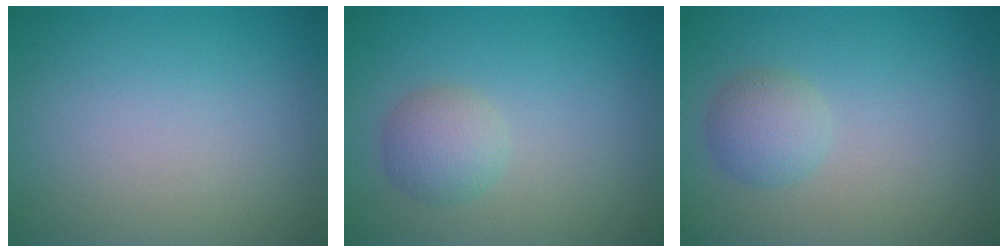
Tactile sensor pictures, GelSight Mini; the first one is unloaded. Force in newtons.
{"total": 2.4, "press": 2.4, "slide": 0.0}
{"total": 2.2, "press": 2.2, "slide": 0.2}